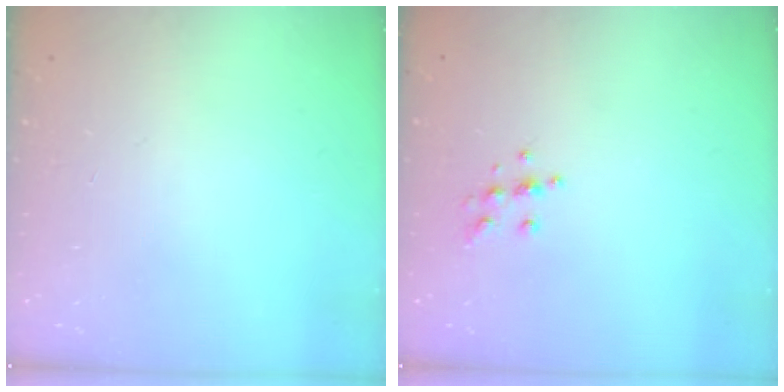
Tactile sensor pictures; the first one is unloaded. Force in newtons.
{"total": 5.7, "press": 5.6, "slide": 1.1}